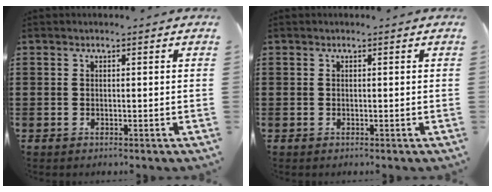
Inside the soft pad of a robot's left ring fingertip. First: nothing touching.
{"total": 0.0}